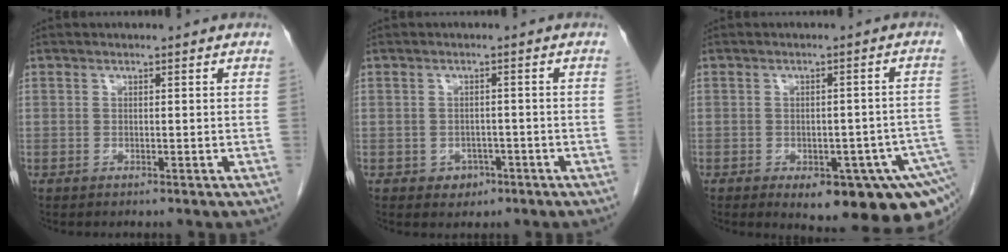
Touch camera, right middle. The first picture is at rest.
{"total": 2.6, "force": [-1.3, 2.0, 0.8], "torque": [-0.006, 0.007, -0.013]}
{"total": 15.4, "force": [-8.3, 5.1, 12.0], "torque": [-0.082, 0.008, -0.092]}